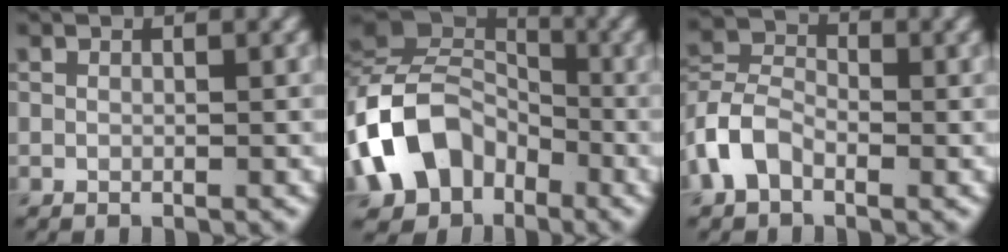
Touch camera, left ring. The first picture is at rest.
{"total": 10.5, "force": [-4.5, 8.0, 5.0], "torque": [-0.105, -0.007, -0.096]}
{"total": 4.7, "force": [-2.1, 3.1, 2.8], "torque": [-0.055, 0.007, -0.052]}